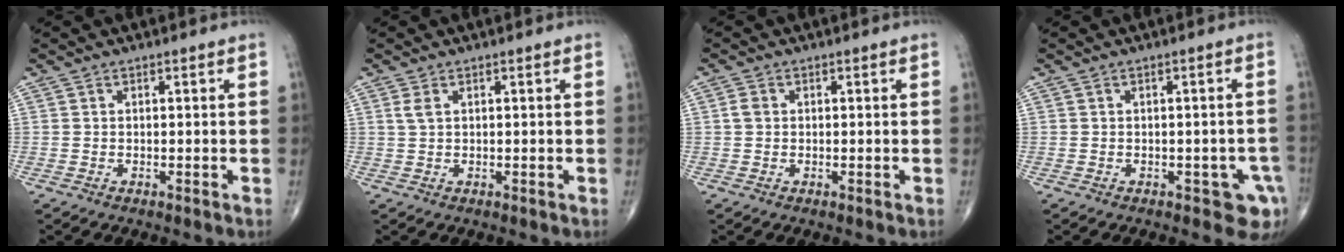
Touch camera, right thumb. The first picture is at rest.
{"total": 1.6, "force": [0.7, 0.8, 1.3], "torque": [-0.032, 0.008, 0.018]}
{"total": 1.6, "force": [0.2, 1.3, 1.0], "torque": [-0.018, 0.004, 0.003]}
{"total": 5.5, "force": [-2.4, 2.8, 4.0], "torque": [-0.021, 0.007, -0.025]}